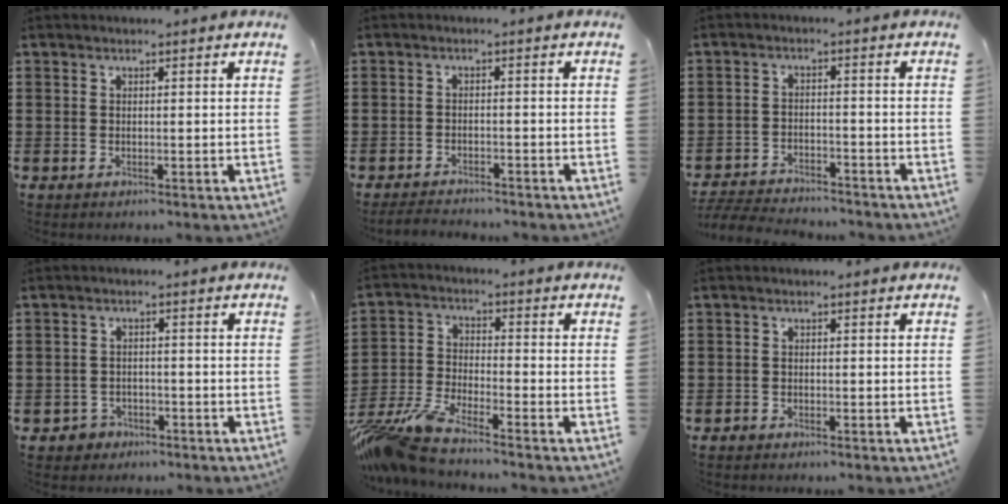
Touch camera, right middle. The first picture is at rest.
{"total": 2.3, "force": [-2.3, 0.3, 0.1], "torque": [-0.007, -0.001, -0.049]}
{"total": 4.5, "force": [-4.5, 0.5, 0.5], "torque": [-0.020, 0.001, -0.097]}
{"total": 2.0, "force": [-1.6, 1.1, 0.0], "torque": [-0.007, 0.001, -0.037]}
{"total": 7.6, "force": [-7.0, 0.6, 2.9], "torque": [-0.086, -0.011, -0.145]}
{"total": 0.7, "force": [-0.6, 0.4, 0.2], "torque": [-0.004, 0.001, -0.014]}